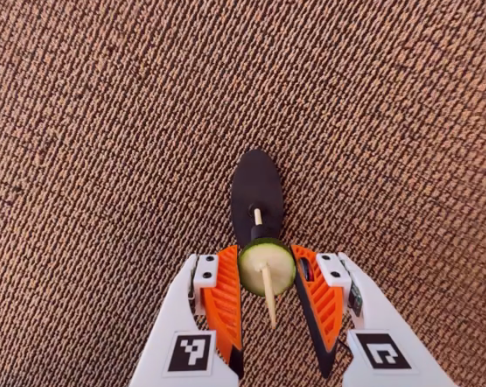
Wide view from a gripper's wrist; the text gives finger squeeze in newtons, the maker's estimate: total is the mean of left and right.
{"total": 8.0, "left": 7.6, "right": 8.3}